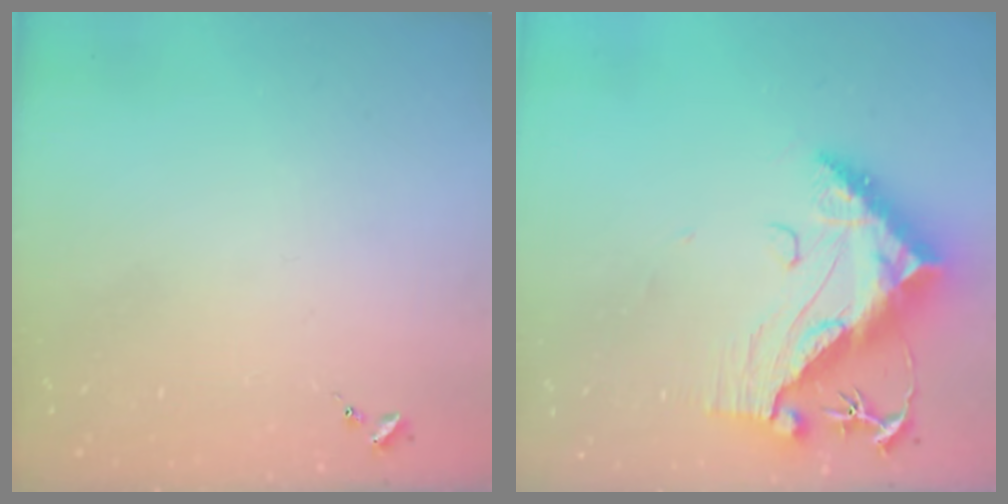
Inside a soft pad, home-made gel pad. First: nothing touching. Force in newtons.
{"total": 16.5, "press": 16.4, "slide": 1.3}